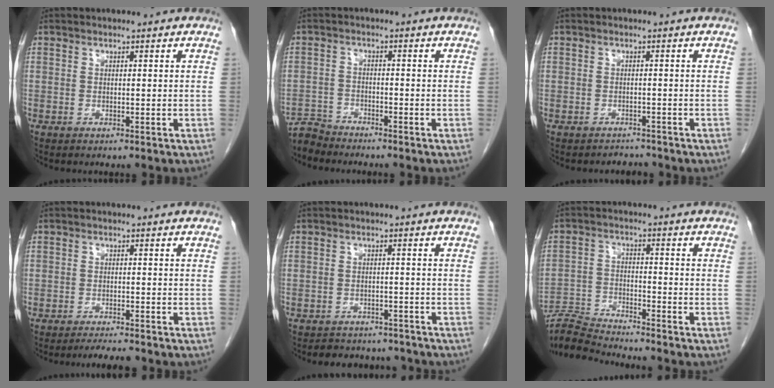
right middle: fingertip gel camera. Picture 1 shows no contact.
{"total": 3.3, "force": [-3.2, 0.1, -0.7], "torque": [0.016, -0.014, -0.063]}
{"total": 1.9, "force": [-1.6, 0.7, -0.7], "torque": [0.003, -0.004, -0.026]}
{"total": 2.6, "force": [-2.5, 0.1, 0.8], "torque": [-0.019, -0.012, -0.037]}
{"total": 7.7, "force": [-7.0, 2.8, 1.2], "torque": [-0.017, 0.006, -0.083]}
{"total": 7.4, "force": [-7.3, -0.8, 0.5], "torque": [-0.014, -0.012, -0.140]}